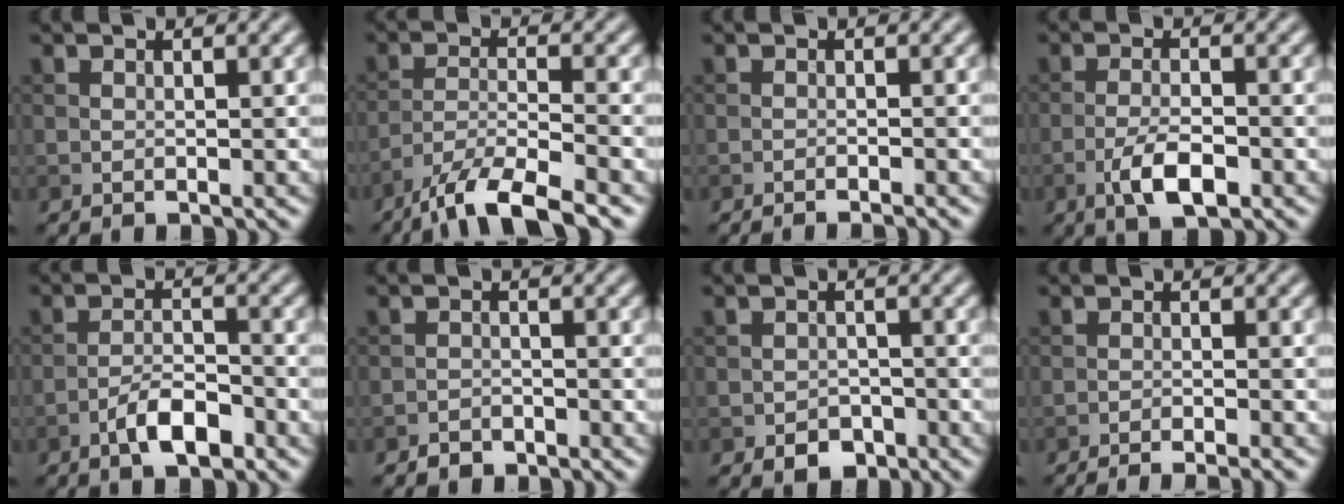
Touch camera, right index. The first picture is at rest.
{"total": 7.5, "force": [-5.8, 1.6, 4.5], "torque": [-0.077, -0.004, -0.109]}
{"total": 1.6, "force": [-1.3, 0.2, 1.0], "torque": [-0.010, 0.002, -0.023]}
{"total": 3.9, "force": [-1.9, 1.3, 3.1], "torque": [-0.063, 0.001, -0.039]}
{"total": 3.7, "force": [-2.3, 1.2, 2.7], "torque": [-0.047, 0.009, -0.044]}
{"total": 1.2, "force": [-1.1, 0.5, 0.0], "torque": [0.005, 0.004, -0.021]}
{"total": 2.4, "force": [-1.4, 1.5, 1.1], "torque": [-0.011, 0.000, -0.026]}
{"total": 3.4, "force": [-2.7, 0.5, 2.1], "torque": [-0.029, -0.001, -0.049]}